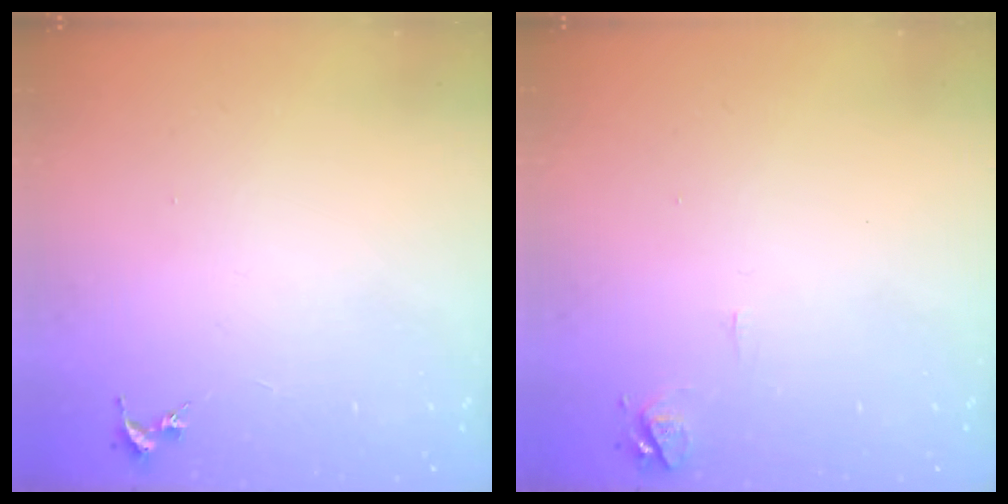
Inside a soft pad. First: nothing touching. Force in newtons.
{"total": 6.3, "press": 6.3, "slide": 0.7}